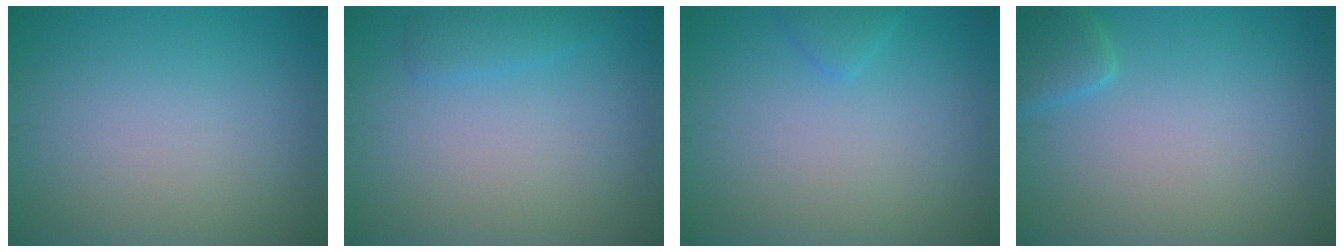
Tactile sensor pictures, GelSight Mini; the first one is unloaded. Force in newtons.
{"total": 1.4, "press": 1.4, "slide": 0.1}
{"total": 1.0, "press": 1.0, "slide": 0.1}
{"total": 2.1, "press": 2.1, "slide": 0.2}